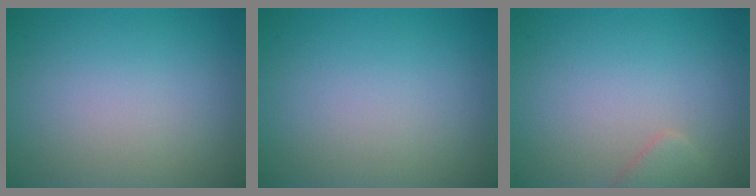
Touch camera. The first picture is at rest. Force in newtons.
{"total": 0.0}
{"total": 1.4, "press": 1.4, "slide": 0.1}